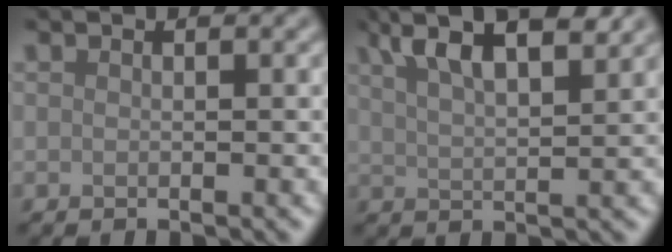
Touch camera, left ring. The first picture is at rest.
{"total": 7.6, "force": [5.1, 2.3, 5.2], "torque": [-0.090, 0.021, 0.076]}